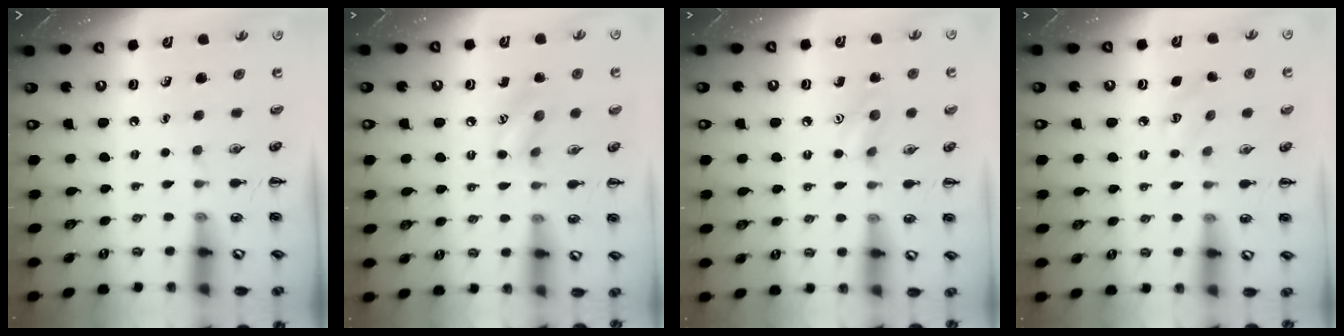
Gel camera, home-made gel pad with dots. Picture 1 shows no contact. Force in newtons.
{"total": 7.4, "press": 7.3, "slide": 0.6}
{"total": 7.3, "press": 7.1, "slide": 1.6}
{"total": 3.5, "press": 3.4, "slide": 0.9}